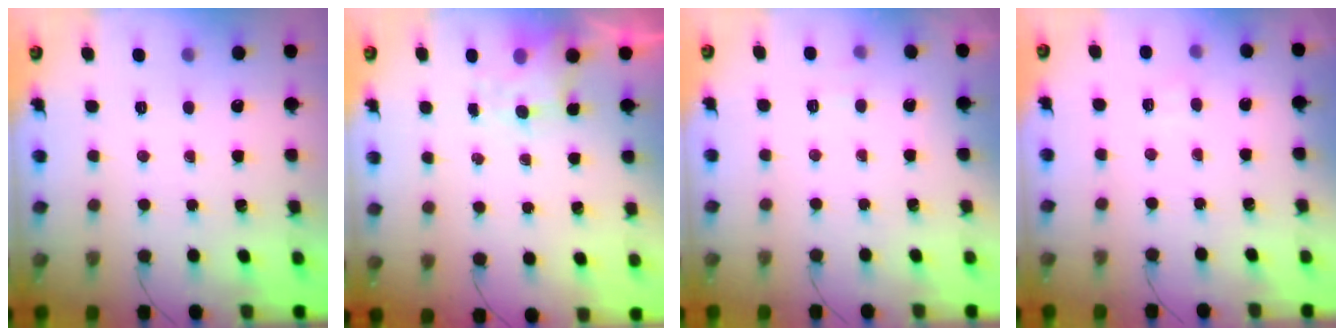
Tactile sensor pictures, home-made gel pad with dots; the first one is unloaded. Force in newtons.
{"total": 4.1, "press": 3.9, "slide": 1.1}
{"total": 3.6, "press": 3.1, "slide": 1.7}
{"total": 3.6, "press": 3.4, "slide": 1.1}